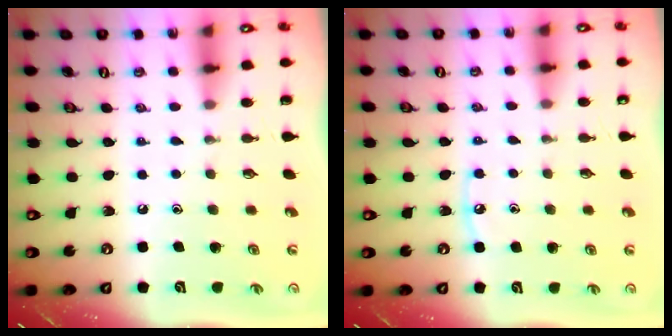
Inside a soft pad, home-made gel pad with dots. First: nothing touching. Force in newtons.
{"total": 4.4, "press": 4.3, "slide": 0.6}